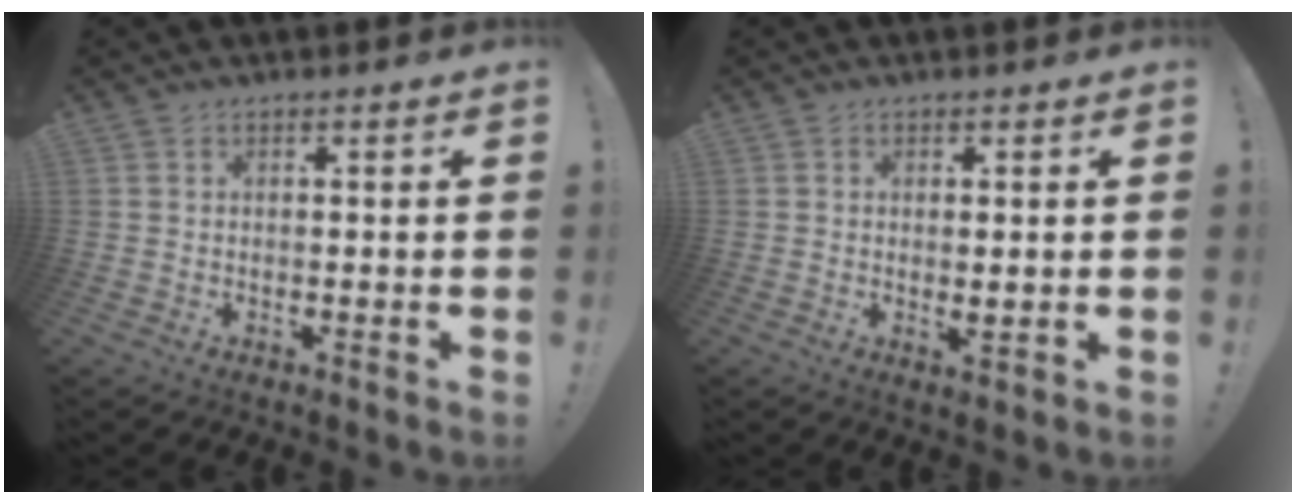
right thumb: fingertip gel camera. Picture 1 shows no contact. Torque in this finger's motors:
{"motor_torque": [-0.04, -0.18, -0.02, 0.17, -0.01]}